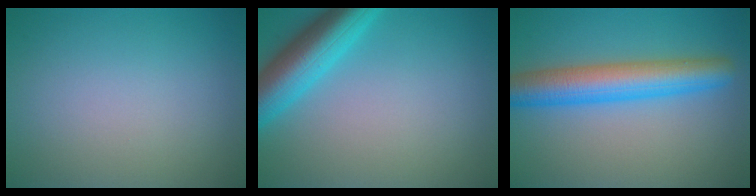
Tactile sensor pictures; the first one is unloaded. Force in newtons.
{"total": 6.6, "press": 6.6, "slide": 0.3}
{"total": 6.6, "press": 6.6, "slide": 0.1}